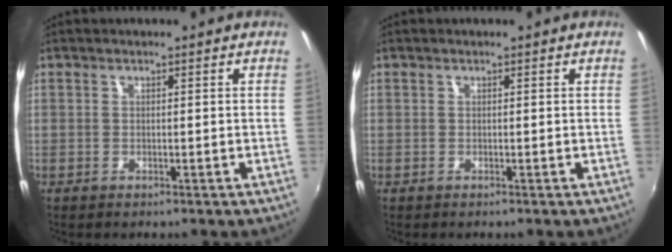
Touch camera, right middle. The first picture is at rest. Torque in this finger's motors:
{"motor_torque": [0.00, 0.00, -0.02, 0.00]}